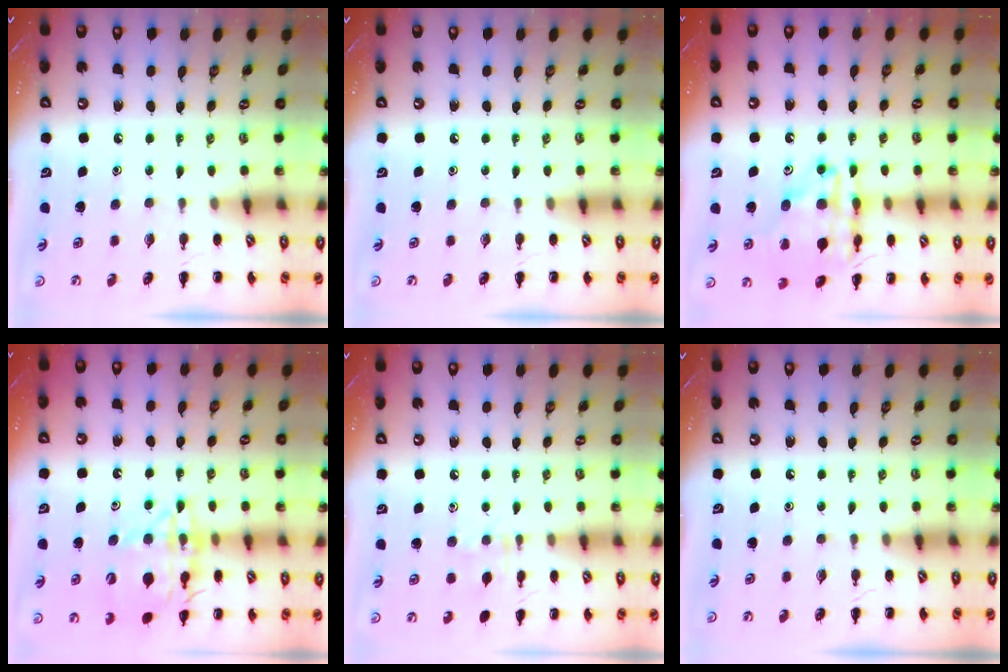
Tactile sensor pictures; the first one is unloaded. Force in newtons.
{"total": 0.0}
{"total": 16.8, "press": 16.7, "slide": 2.0}
{"total": 17.9, "press": 17.7, "slide": 2.8}
{"total": 6.3, "press": 6.2, "slide": 1.3}
{"total": 0.0}